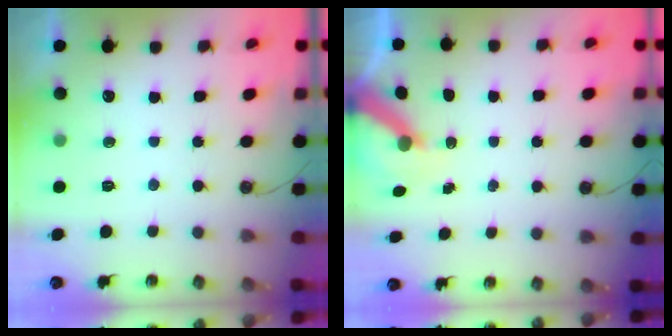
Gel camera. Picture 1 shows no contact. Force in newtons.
{"total": 5.7, "press": 5.7, "slide": 0.7}